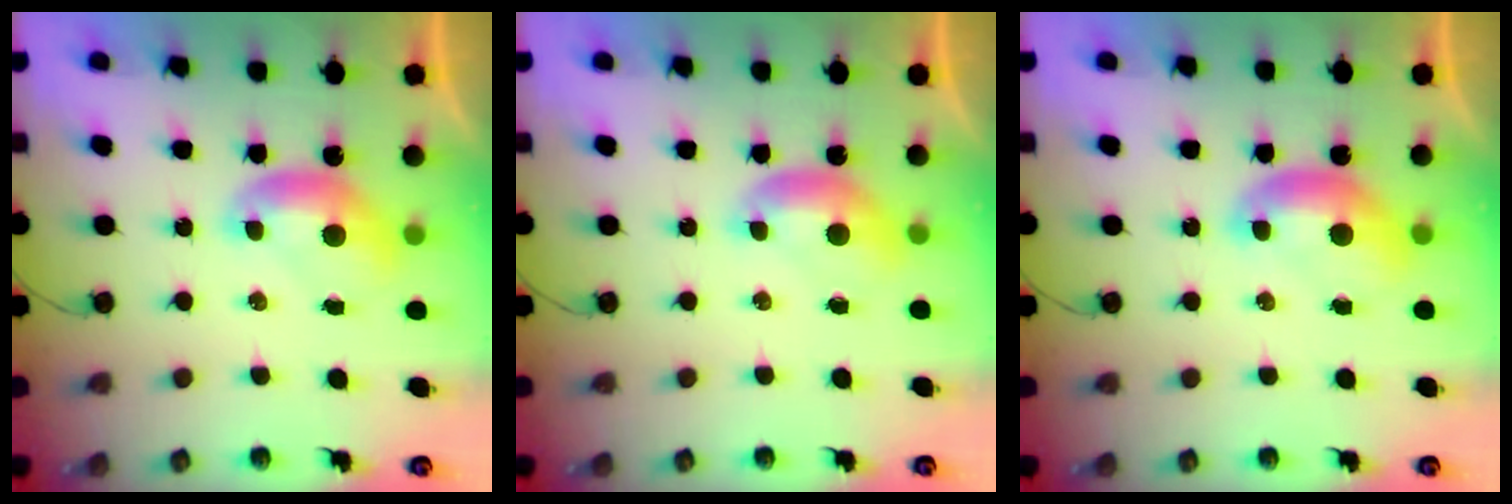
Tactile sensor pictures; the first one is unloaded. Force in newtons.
{"total": 0.7, "press": 0.6, "slide": 0.3}
{"total": 1.5, "press": 1.4, "slide": 0.6}